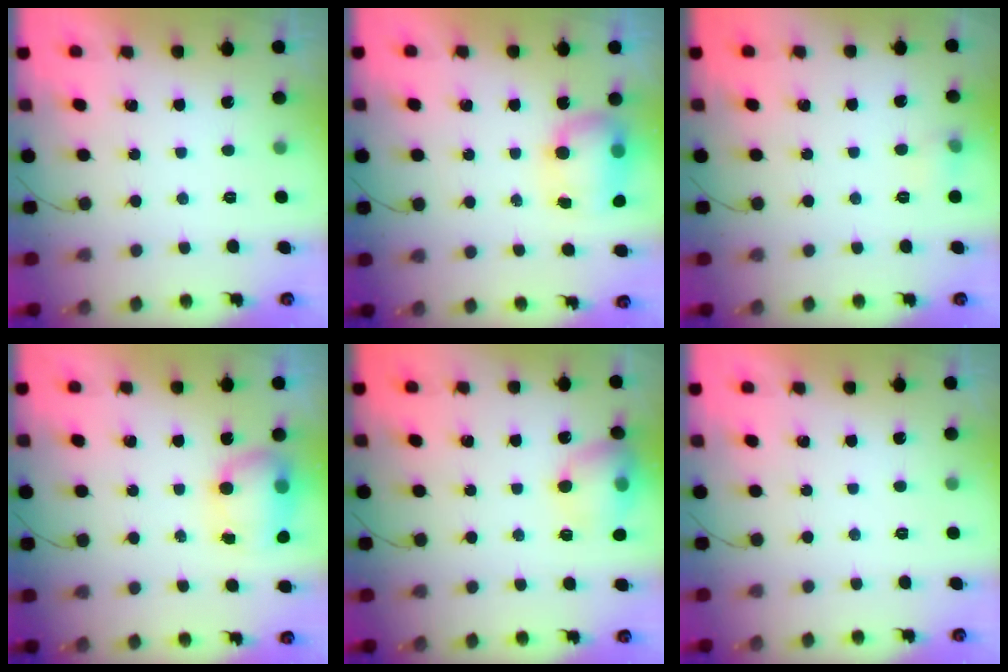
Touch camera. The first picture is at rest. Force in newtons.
{"total": 7.7, "press": 7.6, "slide": 1.4}
{"total": 4.9, "press": 4.6, "slide": 1.4}
{"total": 10.6, "press": 8.6, "slide": 6.3}
{"total": 11.9, "press": 11.7, "slide": 1.9}
{"total": 0.0}